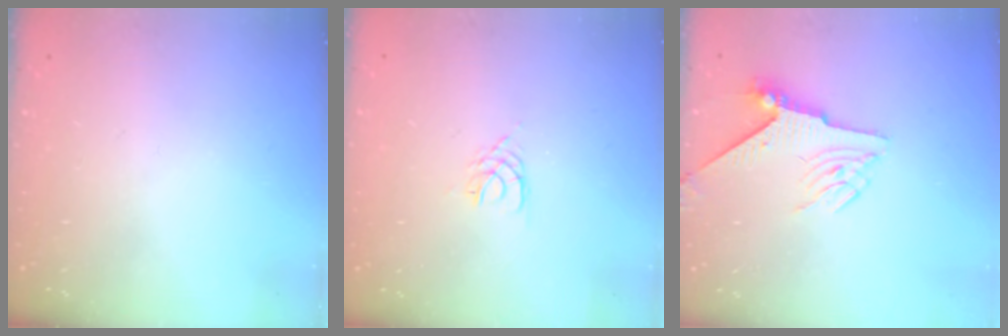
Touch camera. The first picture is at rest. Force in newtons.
{"total": 2.0, "press": 1.9, "slide": 0.3}
{"total": 5.5, "press": 5.4, "slide": 1.2}